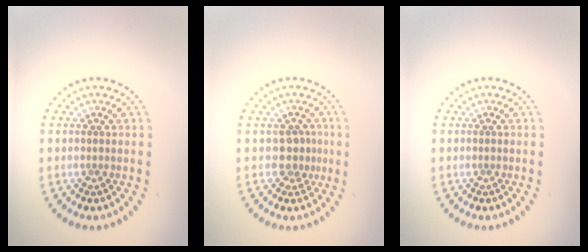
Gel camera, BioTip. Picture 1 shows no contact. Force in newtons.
{"total": 1.9, "press": 1.5, "slide": 1.1}
{"total": 0.0}